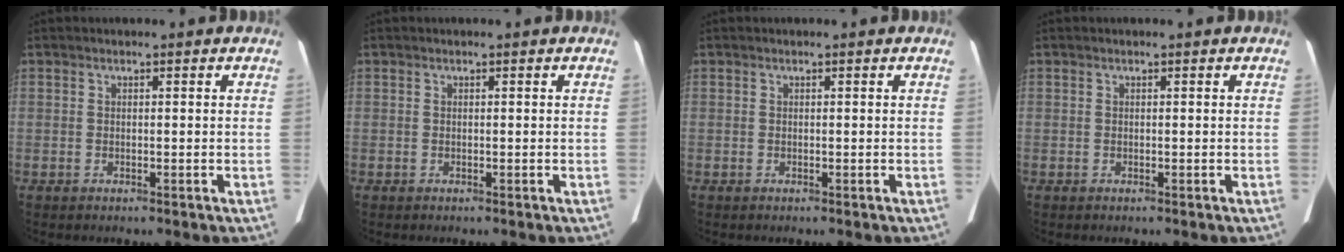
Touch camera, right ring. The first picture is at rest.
{"total": 0.0}
{"total": 0.0}
{"total": 0.0}